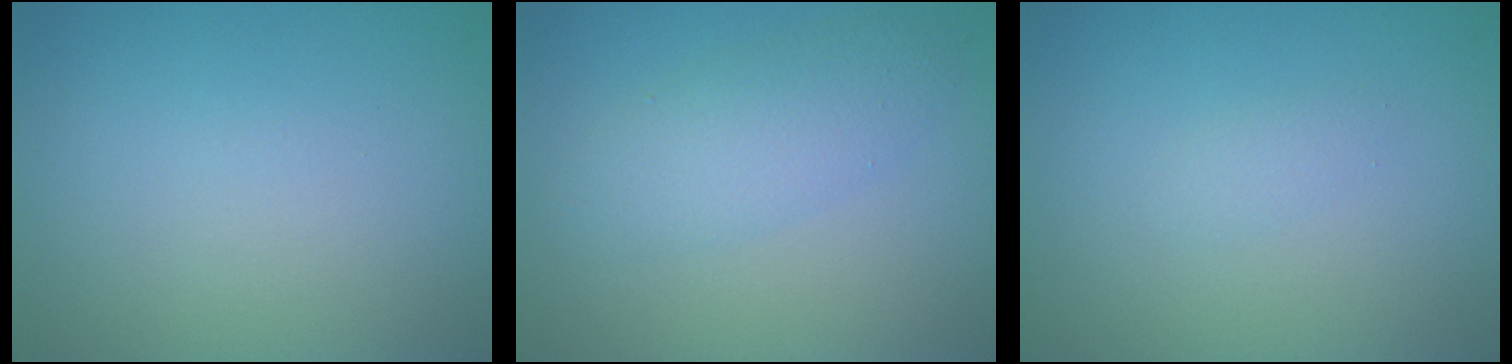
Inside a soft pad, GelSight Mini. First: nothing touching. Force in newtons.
{"total": 2.9, "press": 2.9, "slide": 0.1}
{"total": 0.8, "press": 0.8, "slide": 0.1}